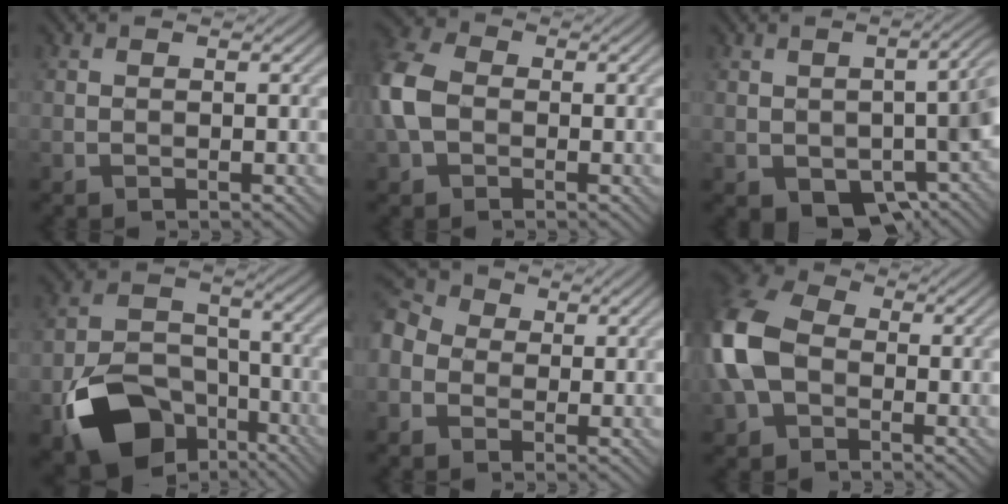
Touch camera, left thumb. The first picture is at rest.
{"total": 7.0, "force": [-0.8, 5.2, 4.6], "torque": [-0.134, 0.006, -0.027]}
{"total": 11.9, "force": [-4.0, 6.3, 9.3], "torque": [-0.125, -0.036, -0.044]}
{"total": 13.5, "force": [-7.2, 8.8, 7.3], "torque": [-0.151, -0.021, -0.138]}
{"total": 6.7, "force": [-1.2, 5.6, 3.6], "torque": [-0.120, 0.004, -0.037]}
{"total": 11.5, "force": [-1.6, 8.2, 7.9], "torque": [-0.227, -0.003, -0.048]}